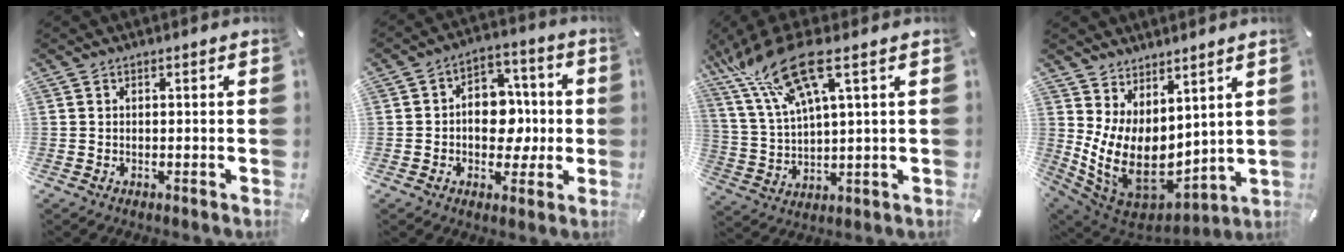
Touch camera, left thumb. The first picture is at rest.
{"total": 10.6, "force": [-1.1, 8.4, 6.4], "torque": [-0.097, 0.017, -0.015]}
{"total": 17.1, "force": [9.8, 5.0, 13.1], "torque": [-0.291, -0.035, 0.167]}
{"total": 13.6, "force": [0.9, 9.7, 9.5], "torque": [-0.189, -0.042, 0.032]}